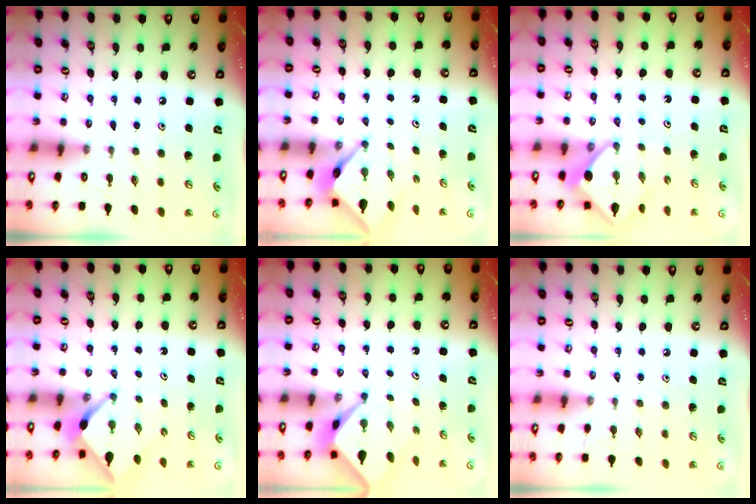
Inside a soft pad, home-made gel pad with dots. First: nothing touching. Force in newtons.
{"total": 4.0, "press": 4.0, "slide": 0.2}
{"total": 6.1, "press": 6.1, "slide": 0.5}
{"total": 2.6, "press": 2.6, "slide": 0.3}
{"total": 2.1, "press": 2.1, "slide": 0.3}
{"total": 1.1, "press": 1.1, "slide": 0.3}